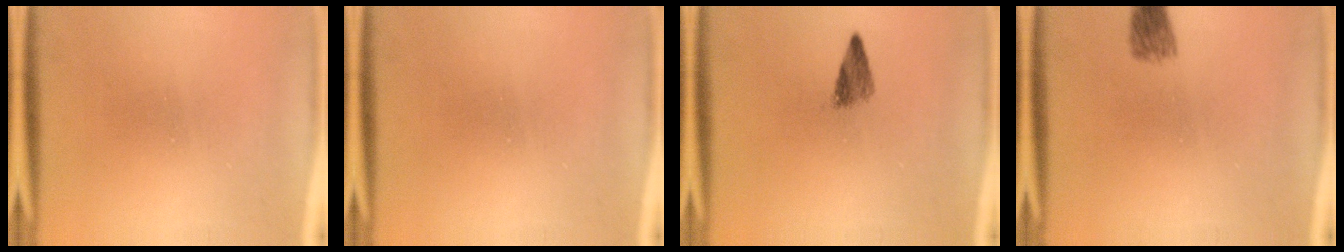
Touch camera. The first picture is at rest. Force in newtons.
{"total": 0.0}
{"total": 2.4}
{"total": 2.6}